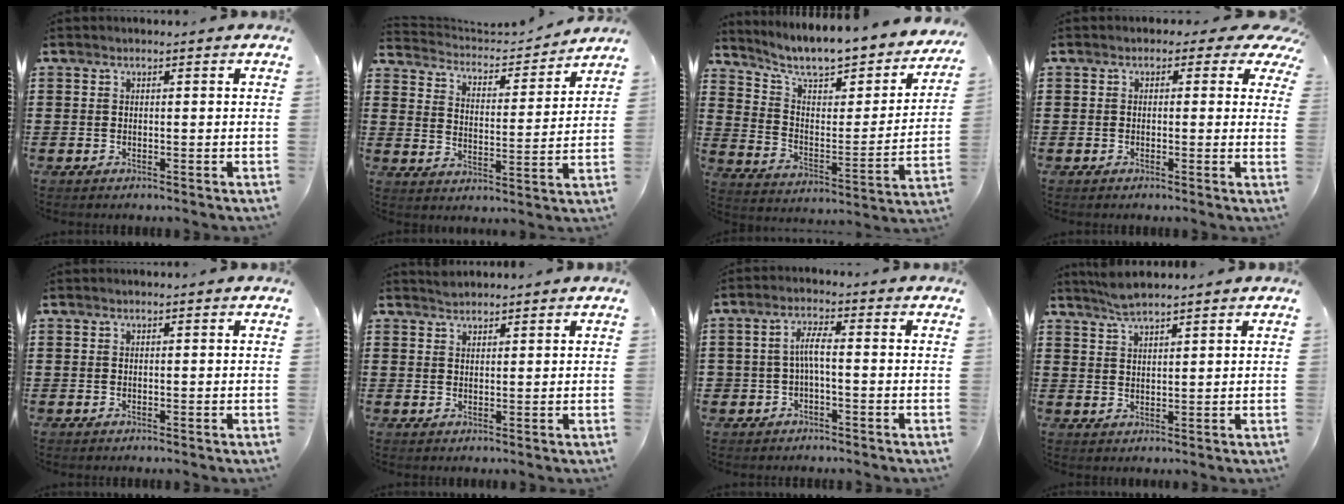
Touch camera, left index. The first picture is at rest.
{"total": 3.8, "force": [3.7, 0.6, 0.6], "torque": [-0.037, -0.030, 0.056]}
{"total": 8.0, "force": [7.1, 1.5, 3.4], "torque": [-0.094, -0.057, 0.116]}
{"total": 2.1, "force": [0.4, 1.8, 1.1], "torque": [-0.021, 0.005, 0.003]}
{"total": 0.0}
{"total": 1.5, "force": [1.5, 0.4, 0.1], "torque": [-0.006, 0.001, 0.029]}
{"total": 3.4, "force": [-1.0, 1.3, 3.0], "torque": [-0.065, 0.008, -0.025]}
{"total": 3.0, "force": [2.8, 0.3, 1.2], "torque": [-0.031, 0.000, 0.052]}